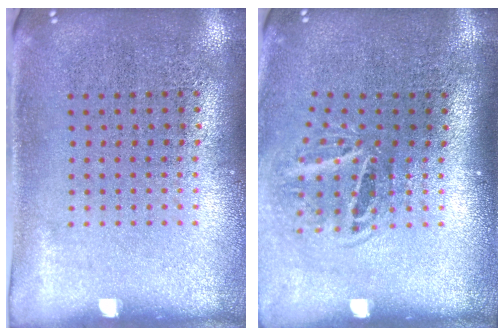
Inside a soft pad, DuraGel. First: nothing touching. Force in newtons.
{"total": 1.8, "press": 1.2, "slide": 1.4}